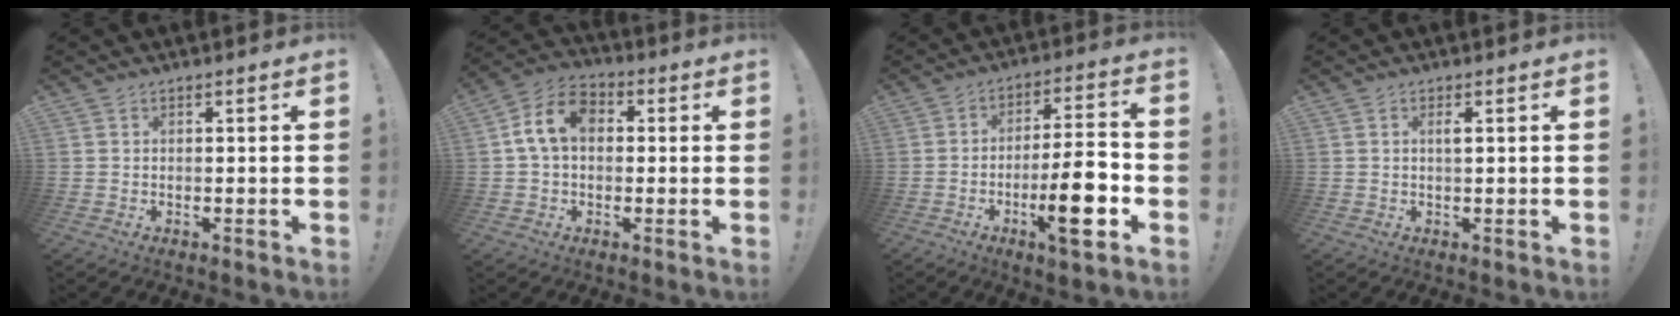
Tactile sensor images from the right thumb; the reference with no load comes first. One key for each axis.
{"total": 10.9, "fx": 1.9, "fy": 7.7, "fz": 7.5, "tx": -0.139, "ty": 0.021, "tz": 0.039}
{"total": 15.0, "fx": -5.2, "fy": 3.2, "fz": 13.6, "tx": -0.207, "ty": 0.014, "tz": -0.083}
{"total": 1.3, "fx": 0.4, "fy": 0.0, "fz": 1.3, "tx": -0.011, "ty": -0.006, "tz": 0.002}